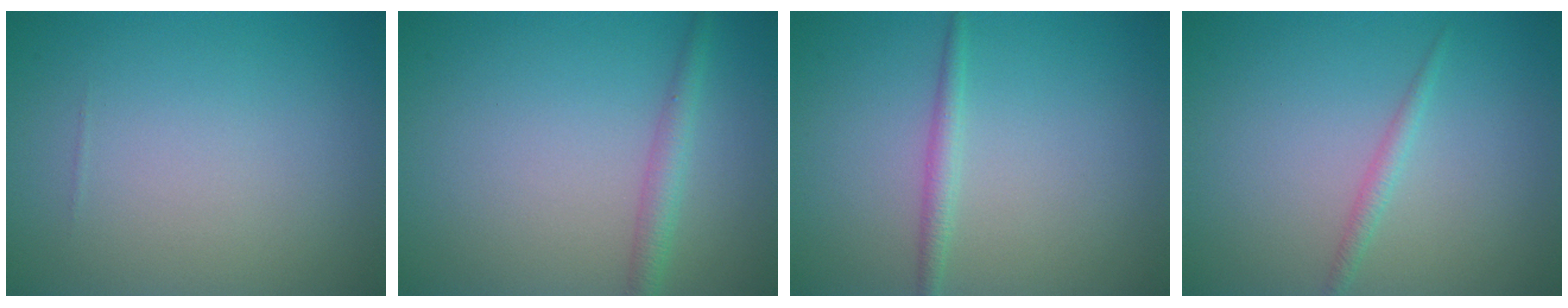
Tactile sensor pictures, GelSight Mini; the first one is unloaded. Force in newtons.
{"total": 2.0, "press": 2.0, "slide": 0.1}
{"total": 1.4, "press": 1.4, "slide": 0.1}
{"total": 1.2, "press": 1.2, "slide": 0.0}